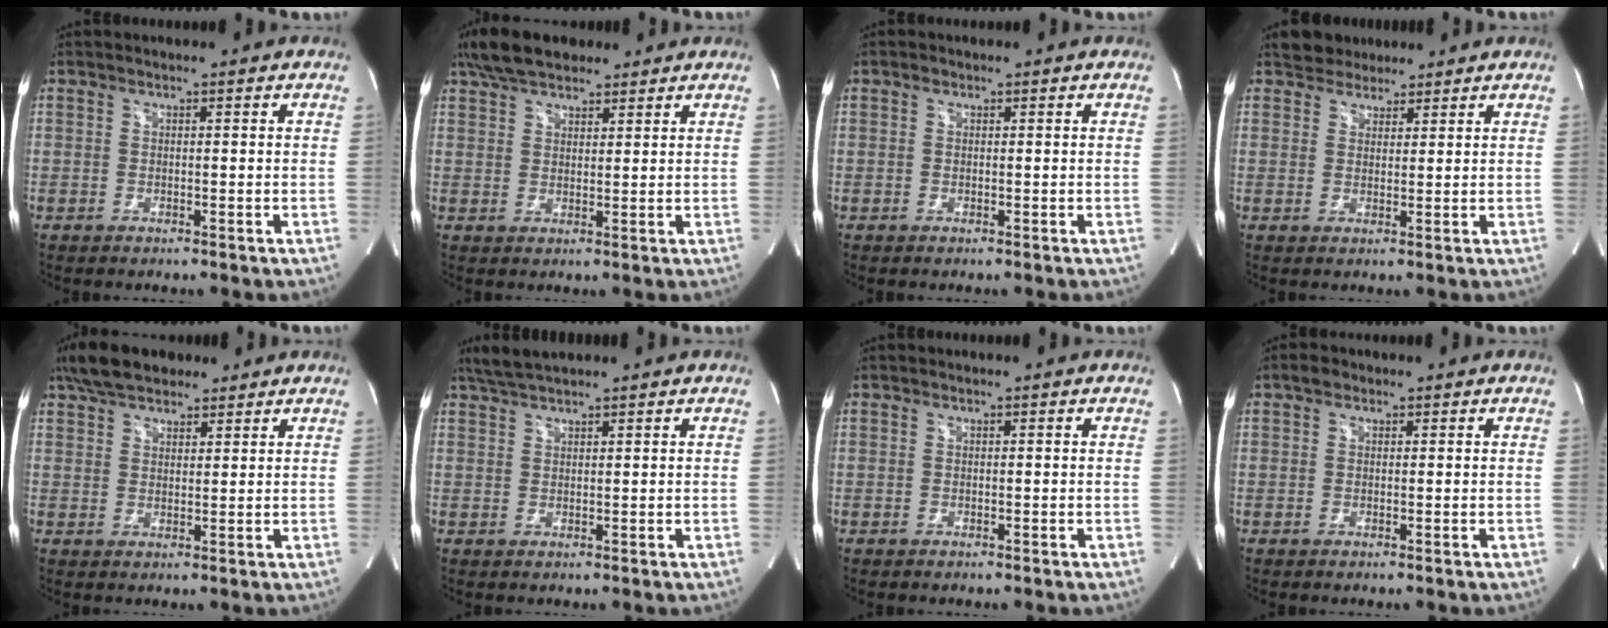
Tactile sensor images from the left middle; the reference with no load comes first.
{"total": 8.7, "force": [6.9, 3.3, 4.1], "torque": [-0.078, 0.029, 0.124]}
{"total": 0.5, "force": [0.3, 0.4, 0.2], "torque": [-0.004, 0.003, 0.004]}
{"total": 3.7, "force": [3.2, 2.0, 0.2], "torque": [-0.004, 0.015, 0.052]}
{"total": 8.9, "force": [7.0, 3.6, 4.1], "torque": [-0.074, 0.028, 0.125]}
{"total": 3.8, "force": [3.4, 0.2, 1.7], "torque": [-0.039, 0.017, 0.068]}
{"total": 0.0}
{"total": 1.4, "force": [0.9, 0.9, 0.5], "torque": [-0.013, 0.010, 0.013]}